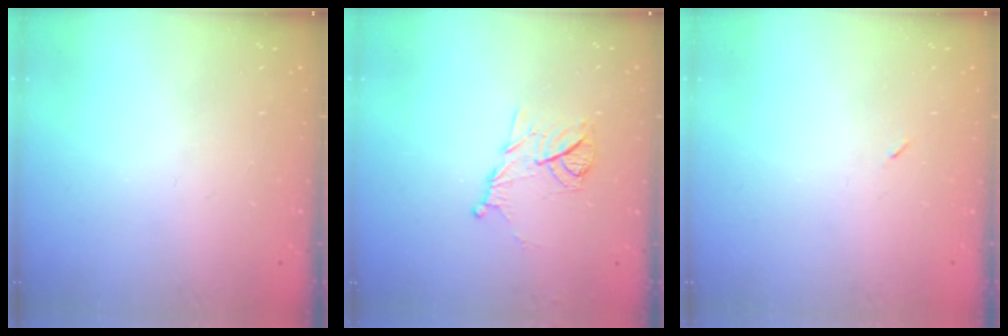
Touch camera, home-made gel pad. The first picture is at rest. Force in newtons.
{"total": 10.0, "press": 10.0, "slide": 1.0}
{"total": 2.6, "press": 2.3, "slide": 1.2}